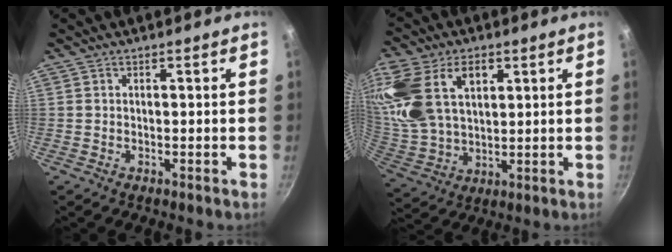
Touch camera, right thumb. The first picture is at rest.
{"total": 21.0, "force": [7.8, 13.4, 14.1], "torque": [-0.303, -0.004, 0.158]}